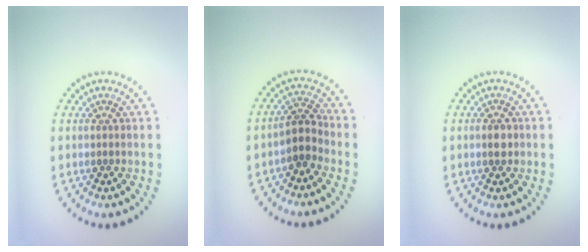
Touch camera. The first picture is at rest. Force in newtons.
{"total": 2.5, "press": 2.0, "slide": 1.4}
{"total": 1.2, "press": 1.1, "slide": 0.4}